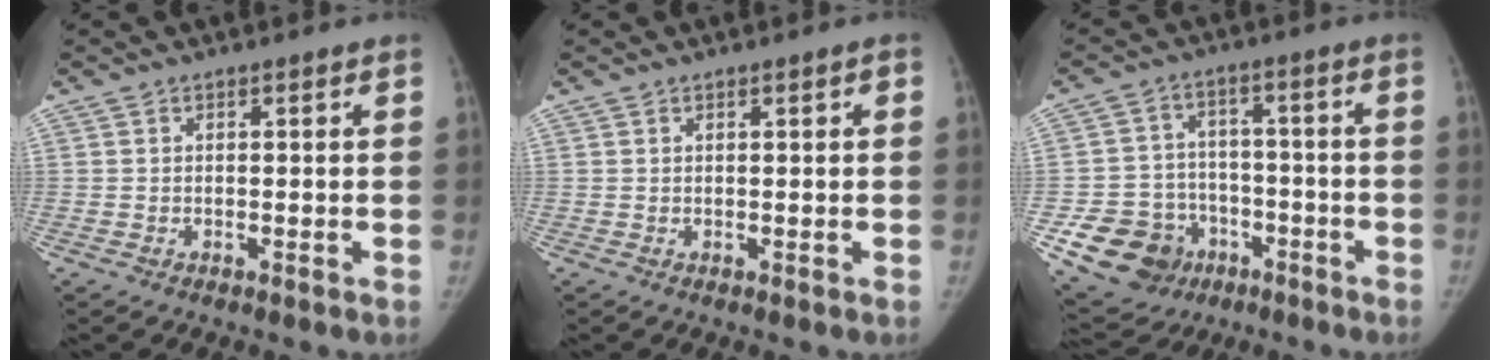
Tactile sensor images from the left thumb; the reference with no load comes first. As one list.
[{"total": 0.9, "force": [0.2, 0.2, 0.8], "torque": [-0.008, 0.003, 0.002]}, {"total": 13.8, "force": [-6.1, 11.5, 4.5], "torque": [-0.068, 0.048, -0.086]}]